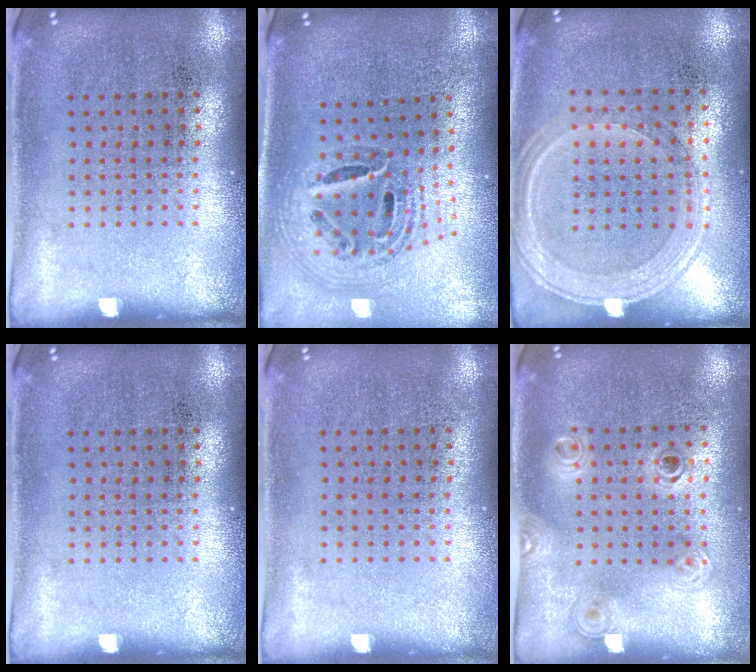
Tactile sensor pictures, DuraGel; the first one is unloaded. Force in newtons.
{"total": 1.6, "press": 1.4, "slide": 0.8}
{"total": 1.2, "press": 1.1, "slide": 0.4}
{"total": 0.0}
{"total": 0.0}
{"total": 1.2, "press": 1.1, "slide": 0.5}